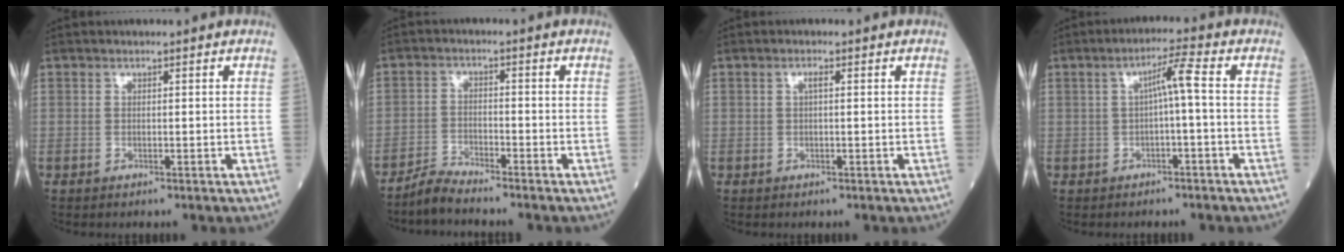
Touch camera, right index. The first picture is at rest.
{"total": 3.4, "force": [-3.3, -0.4, 0.3], "torque": [-0.009, -0.017, -0.067]}
{"total": 0.9, "force": [0.2, 0.2, 0.9], "torque": [-0.017, 0.003, 0.002]}
{"total": 3.9, "force": [-0.1, -0.1, 3.9], "torque": [-0.065, 0.014, -0.001]}